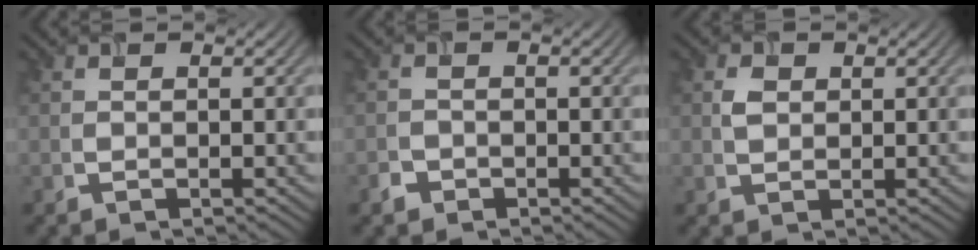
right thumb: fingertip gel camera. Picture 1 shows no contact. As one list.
[{"total": 1.4, "force": [-0.9, 1.0, 0.4], "torque": [-0.005, 0.001, -0.021]}, {"total": 1.8, "force": [0.5, 1.4, 1.0], "torque": [-0.024, 0.001, 0.009]}]